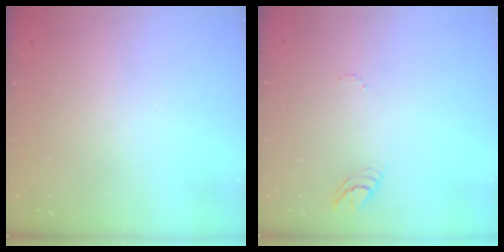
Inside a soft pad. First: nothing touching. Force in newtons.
{"total": 3.7, "press": 3.6, "slide": 0.3}